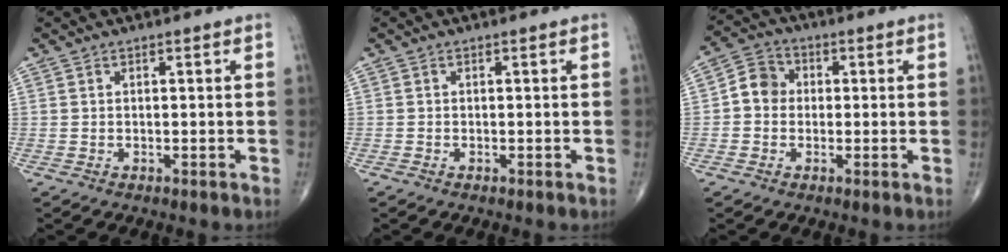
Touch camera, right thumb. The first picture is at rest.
{"total": 0.0}
{"total": 5.6, "force": [-0.2, 5.0, 2.6], "torque": [-0.027, 0.017, -0.017]}